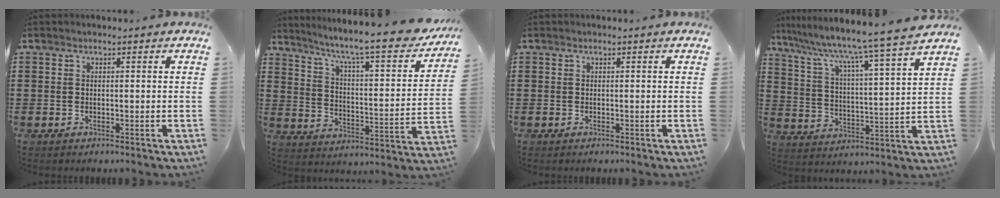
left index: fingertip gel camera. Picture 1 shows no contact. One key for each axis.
{"total": 8.7, "fx": 7.0, "fy": 0.2, "fz": 5.2, "tx": -0.113, "ty": -0.056, "tz": 0.107}
{"total": 0.0}
{"total": 6.9, "fx": 5.9, "fy": -1.4, "fz": 3.4, "tx": -0.091, "ty": -0.057, "tz": 0.085}